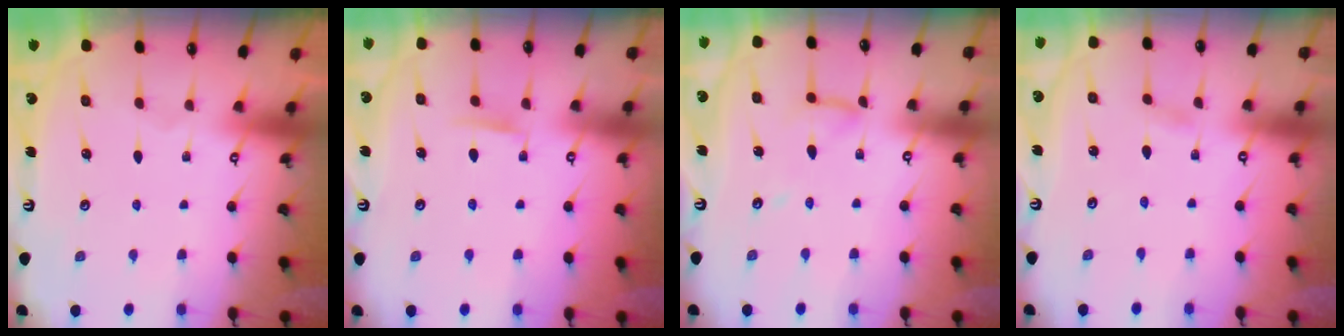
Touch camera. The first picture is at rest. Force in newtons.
{"total": 3.8, "press": 3.8, "slide": 0.5}
{"total": 7.8, "press": 7.8, "slide": 0.7}
{"total": 2.1, "press": 2.1, "slide": 0.2}